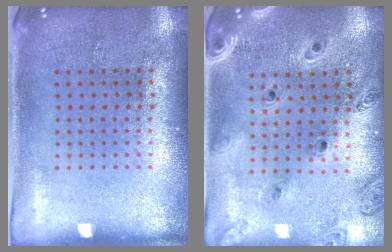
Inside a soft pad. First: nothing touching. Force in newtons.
{"total": 1.3, "press": 1.2, "slide": 0.3}